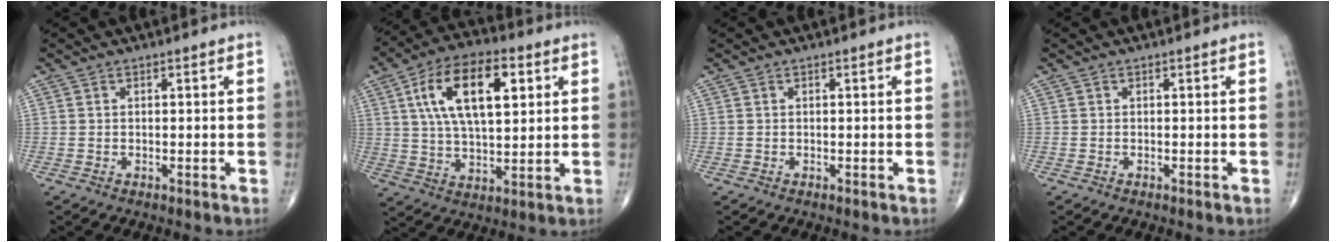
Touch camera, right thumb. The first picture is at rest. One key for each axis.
{"total": 17.1, "fx": 5.4, "fy": 8.1, "fz": 14.0, "tx": -0.234, "ty": 0.001, "tz": 0.095}
{"total": 0.0}
{"total": 0.0}